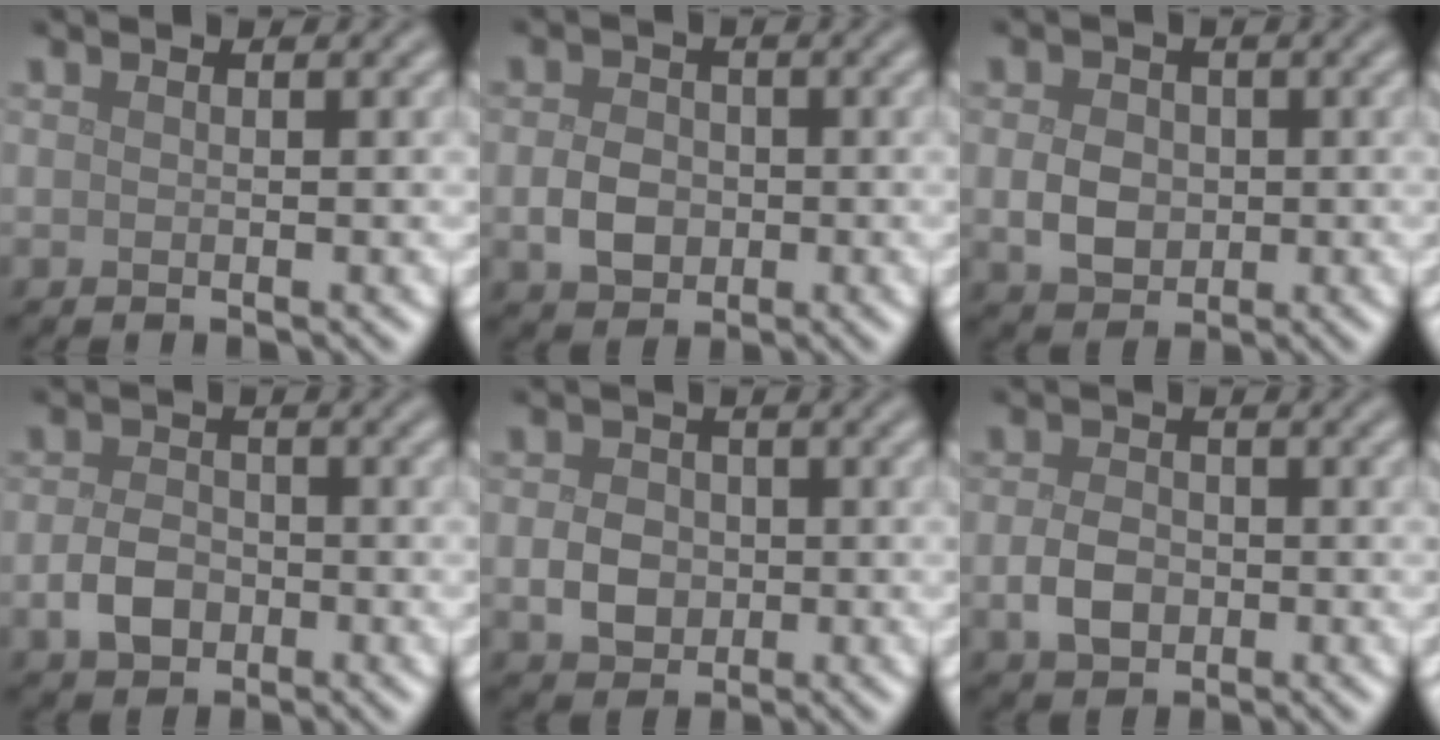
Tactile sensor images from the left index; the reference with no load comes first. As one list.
[{"total": 3.2, "force": [-0.6, 2.6, 1.9], "torque": [-0.035, -0.001, -0.016]}, {"total": 3.5, "force": [-0.2, 2.8, 2.0], "torque": [-0.038, -0.001, -0.008]}, {"total": 3.2, "force": [-1.1, 2.3, 1.9], "torque": [-0.034, 0.000, -0.025]}, {"total": 3.2, "force": [-0.4, 2.7, 1.8], "torque": [-0.032, 0.000, -0.012]}, {"total": 3.1, "force": [-0.7, 2.3, 2.0], "torque": [-0.039, -0.001, -0.018]}]